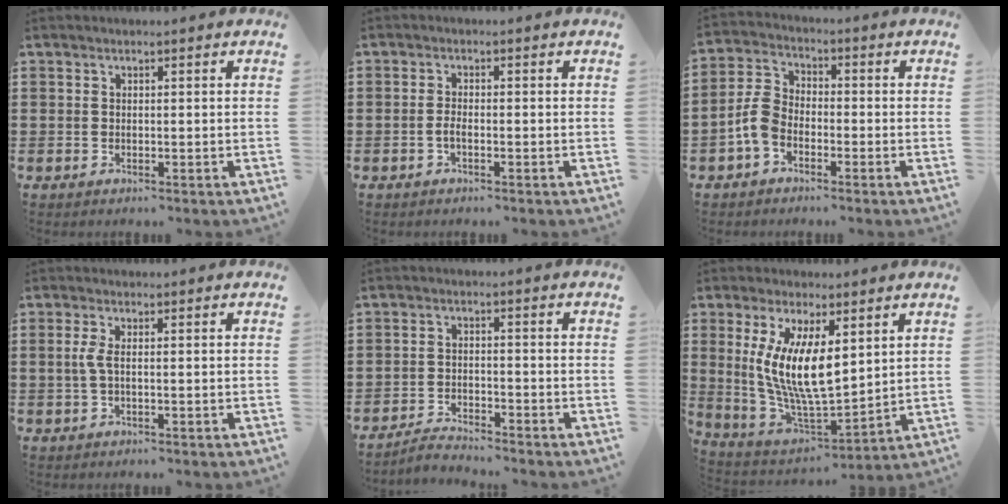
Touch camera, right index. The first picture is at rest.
{"total": 1.6, "force": [-0.7, 0.5, 1.4], "torque": [-0.033, -0.003, -0.016]}
{"total": 5.4, "force": [-2.4, 3.3, 3.5], "torque": [-0.099, 0.001, -0.054]}
{"total": 2.5, "force": [-0.2, 0.5, 2.5], "torque": [-0.063, -0.008, -0.009]}
{"total": 2.7, "force": [-2.7, 0.1, 0.2], "torque": [-0.010, 0.004, -0.058]}
{"total": 10.5, "force": [2.5, 3.5, 9.6], "torque": [-0.207, -0.017, 0.045]}